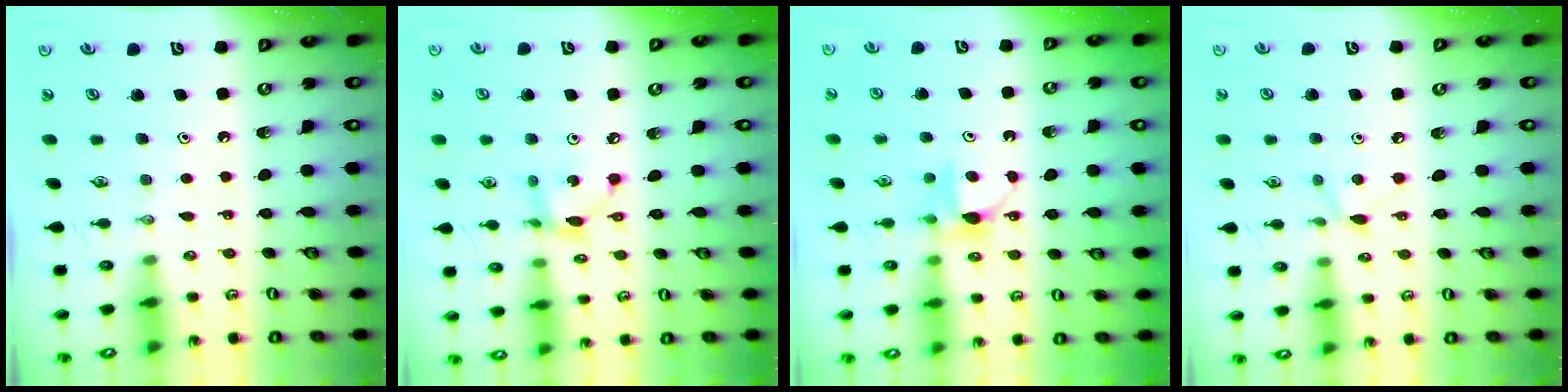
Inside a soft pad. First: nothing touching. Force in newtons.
{"total": 6.0, "press": 6.0, "slide": 0.1}
{"total": 6.0, "press": 5.9, "slide": 0.9}
{"total": 6.5, "press": 6.5, "slide": 0.6}